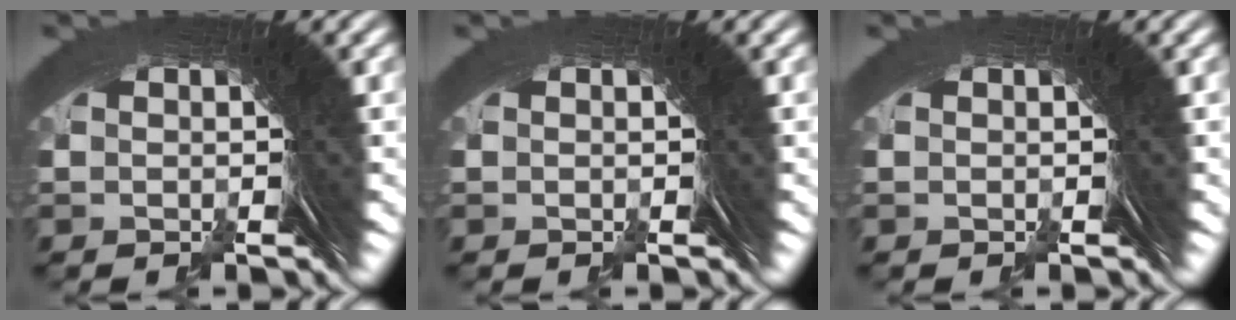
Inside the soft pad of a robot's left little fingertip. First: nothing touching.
{"total": 0.0}
{"total": 0.0}